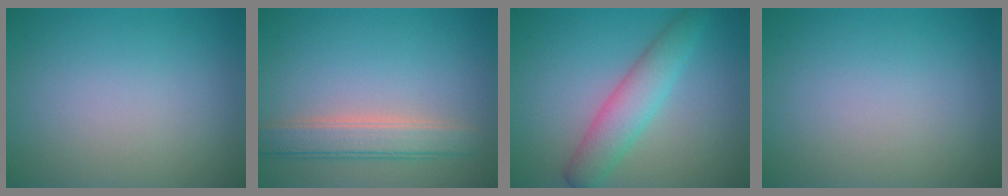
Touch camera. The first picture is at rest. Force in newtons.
{"total": 3.7, "press": 3.7, "slide": 0.3}
{"total": 4.2, "press": 4.2, "slide": 0.3}
{"total": 0.0}